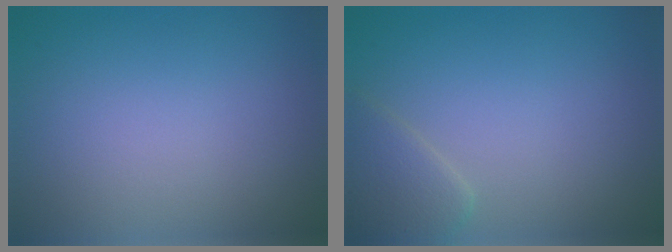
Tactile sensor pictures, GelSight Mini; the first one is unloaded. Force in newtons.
{"total": 2.4, "press": 2.4, "slide": 0.1}